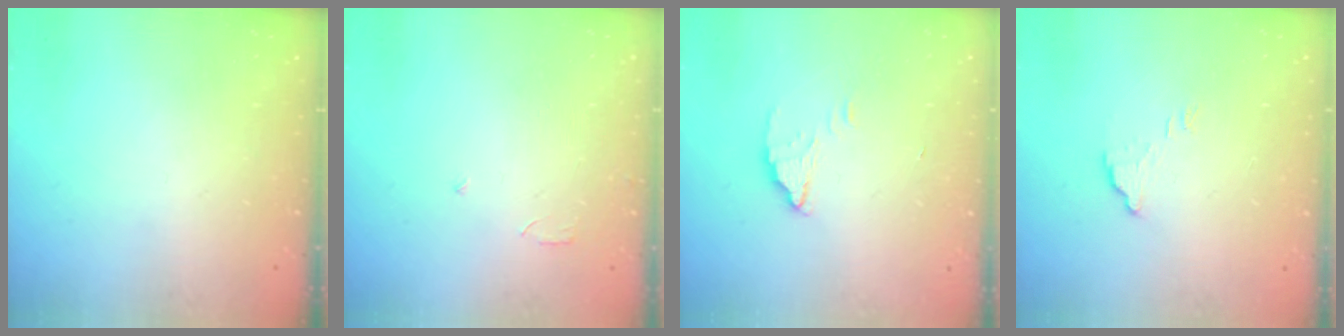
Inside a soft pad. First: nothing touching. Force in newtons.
{"total": 2.6, "press": 2.6, "slide": 0.2}
{"total": 2.6, "press": 2.6, "slide": 0.2}
{"total": 2.3, "press": 2.3, "slide": 0.1}